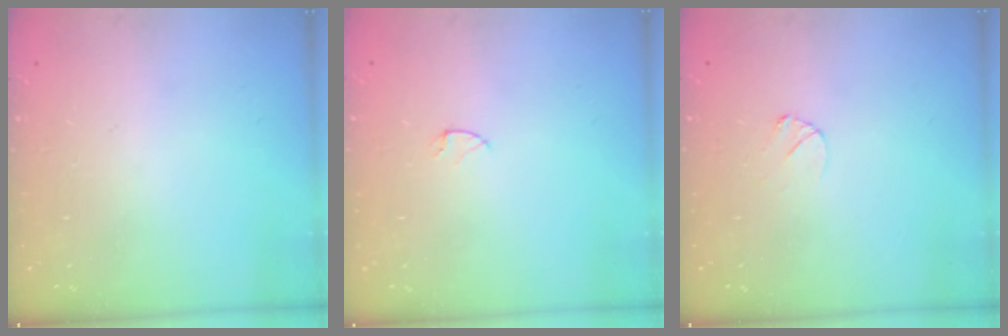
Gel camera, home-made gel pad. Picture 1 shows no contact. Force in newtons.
{"total": 2.9, "press": 2.9, "slide": 0.3}
{"total": 2.8, "press": 2.8, "slide": 0.3}